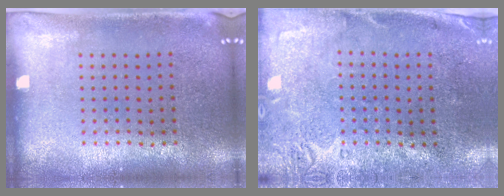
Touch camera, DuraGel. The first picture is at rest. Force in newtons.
{"total": 2.8, "press": 2.1, "slide": 1.7}